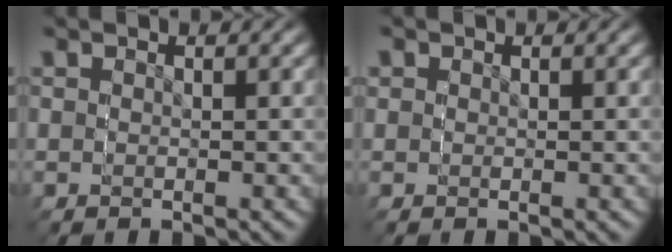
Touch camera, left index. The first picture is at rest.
{"total": 1.4, "force": [0.3, 1.4, 0.0], "torque": [0.002, -0.011, 0.006]}